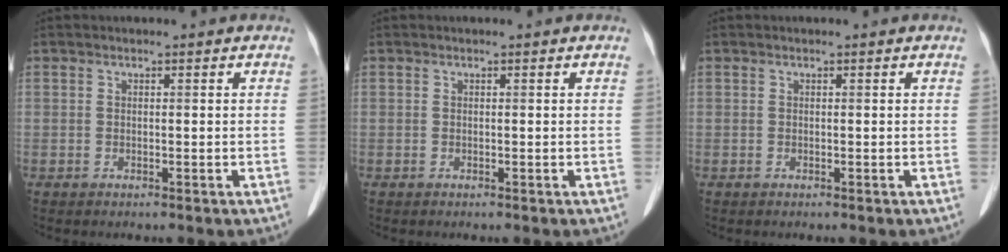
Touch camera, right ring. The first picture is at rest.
{"total": 0.0}
{"total": 0.0}